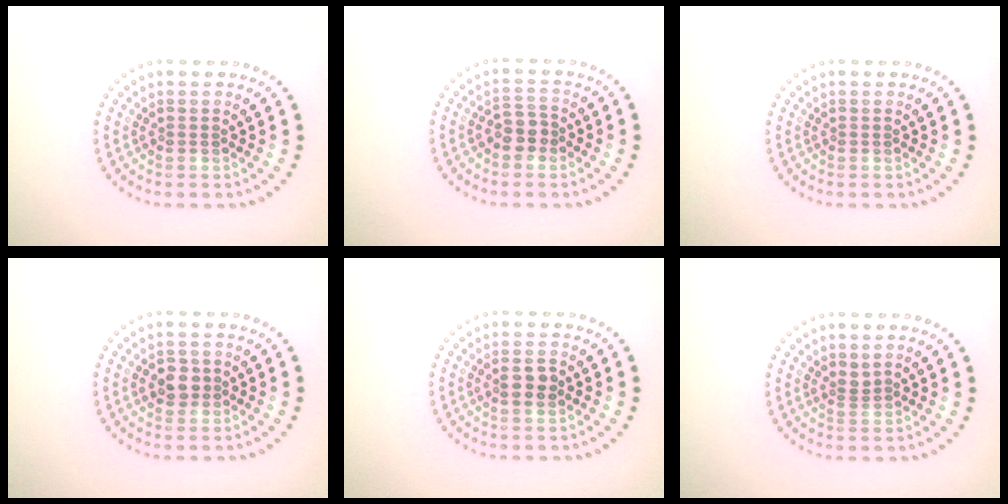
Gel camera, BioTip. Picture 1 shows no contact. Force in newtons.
{"total": 2.1, "press": 1.9, "slide": 0.9}
{"total": 0.0}
{"total": 2.0, "press": 1.9, "slide": 0.4}
{"total": 2.0, "press": 1.9, "slide": 0.4}
{"total": 0.7, "press": 0.4, "slide": 0.6}